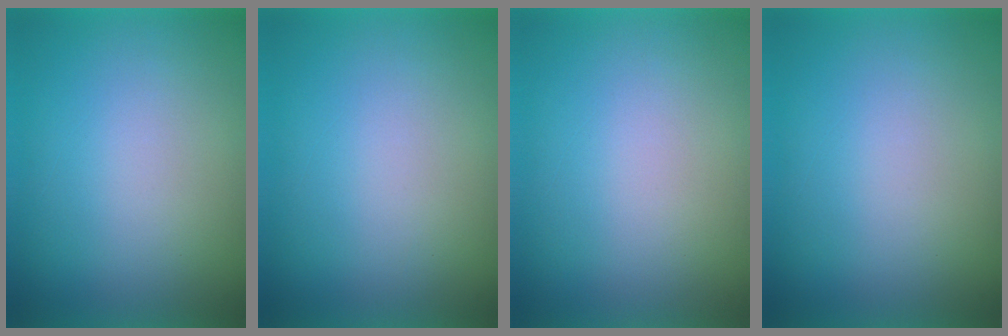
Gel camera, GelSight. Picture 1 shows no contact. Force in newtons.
{"total": 1.3}
{"total": 1.3}
{"total": 0.0}